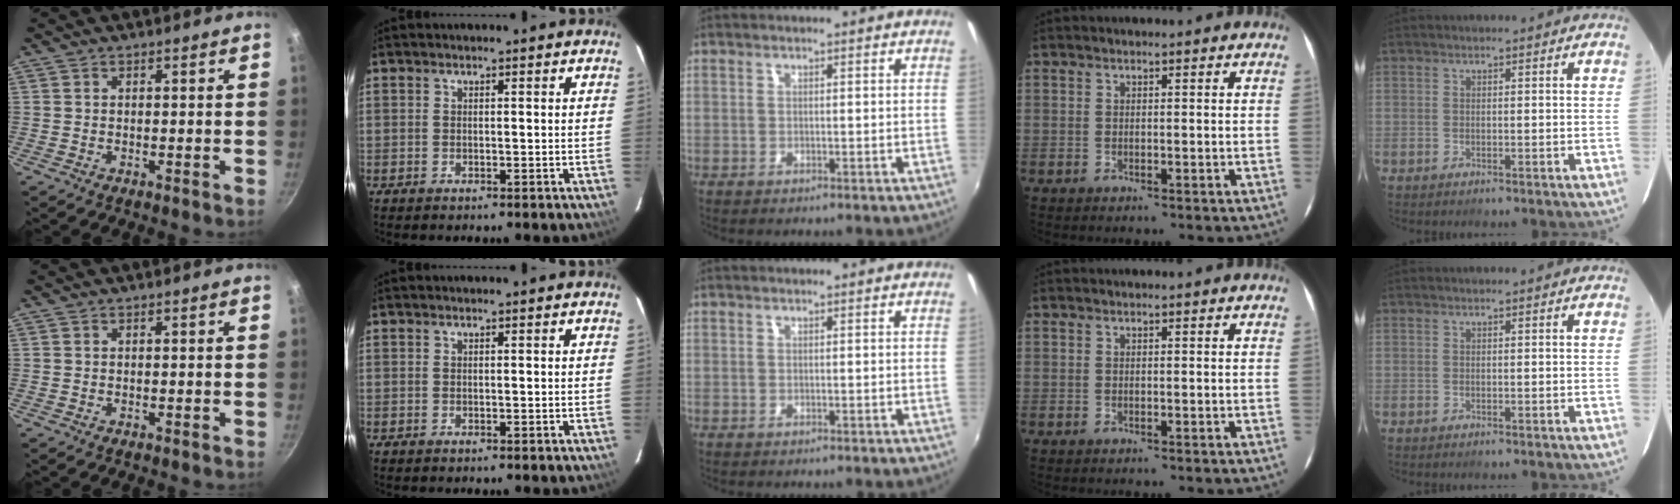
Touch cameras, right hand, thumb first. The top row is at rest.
{}